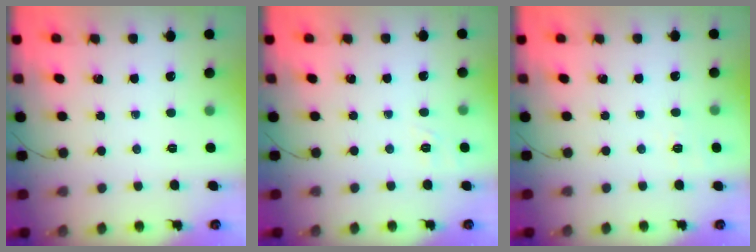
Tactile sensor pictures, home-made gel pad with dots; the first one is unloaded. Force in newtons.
{"total": 1.5, "press": 0.1, "slide": 1.5}
{"total": 3.7, "press": 3.1, "slide": 2.0}